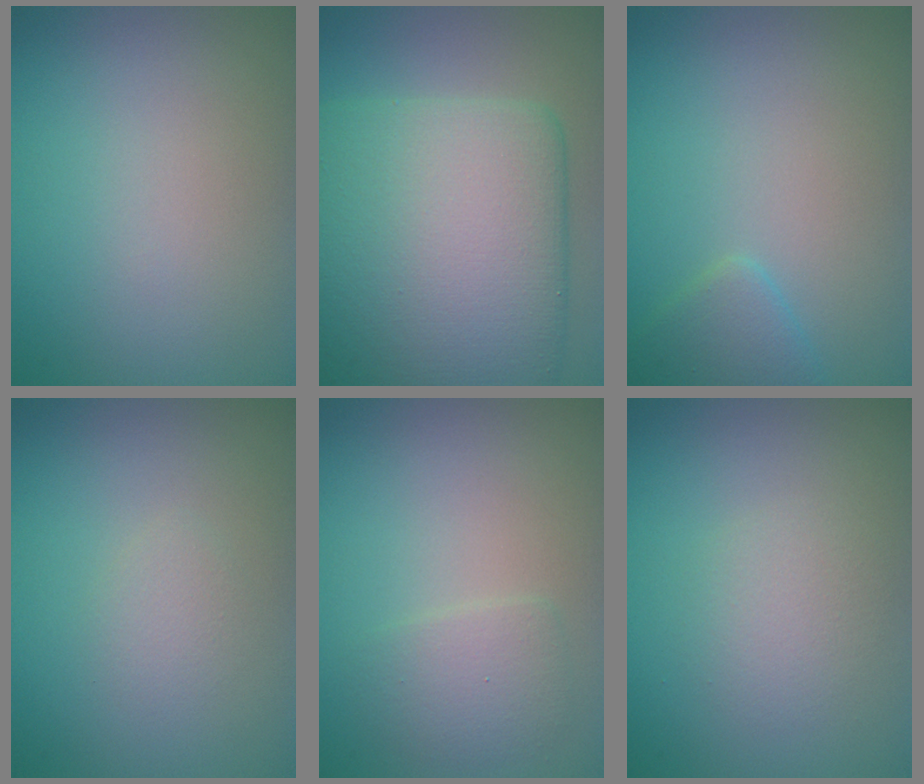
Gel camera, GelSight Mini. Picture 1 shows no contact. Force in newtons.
{"total": 15.7, "press": 15.7, "slide": 0.3}
{"total": 2.1, "press": 2.1, "slide": 0.1}
{"total": 1.1, "press": 1.1, "slide": 0.0}
{"total": 2.0, "press": 2.0, "slide": 0.1}
{"total": 2.0, "press": 2.0, "slide": 0.2}